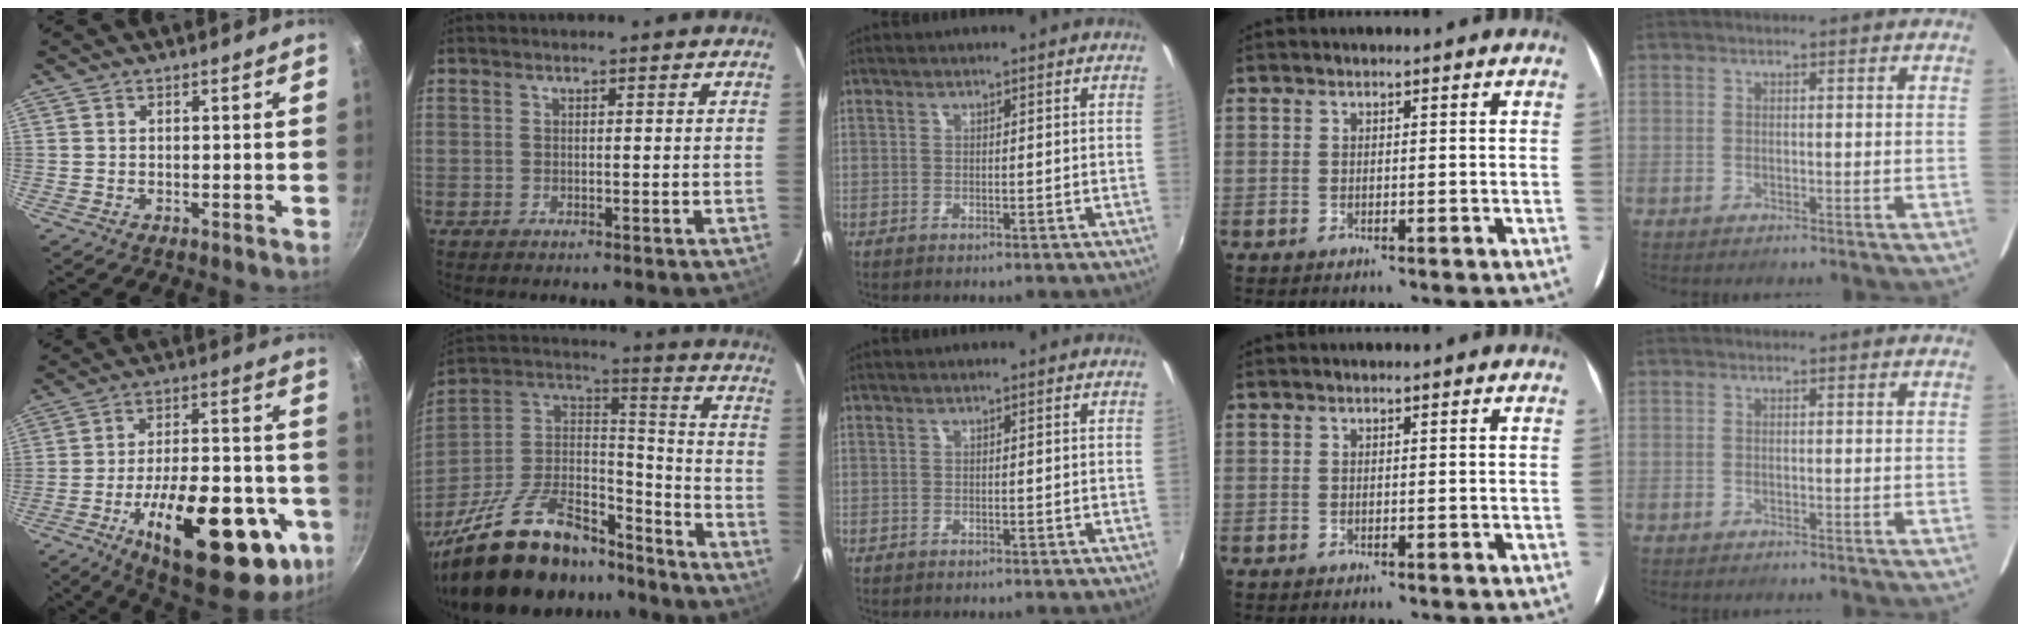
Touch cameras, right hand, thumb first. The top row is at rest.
{"thumb": {"total": 31.7, "force": [-12.7, 13.5, 25.8], "torque": [-0.325, 0.049, -0.175]}, "index": {"total": 31.5, "force": [-23.0, 12.5, 17.6], "torque": [-0.354, 0.003, -0.367]}}